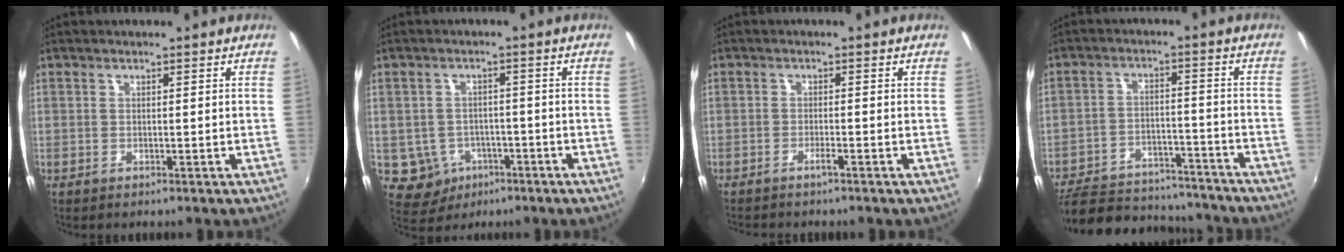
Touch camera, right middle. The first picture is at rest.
{"total": 7.1, "force": [-2.9, 6.1, 2.0], "torque": [-0.062, 0.006, -0.026]}
{"total": 1.7, "force": [-1.5, -0.2, 0.8], "torque": [-0.026, 0.002, -0.029]}
{"total": 22.3, "force": [-19.3, 7.1, 8.5], "torque": [-0.178, 0.001, -0.263]}